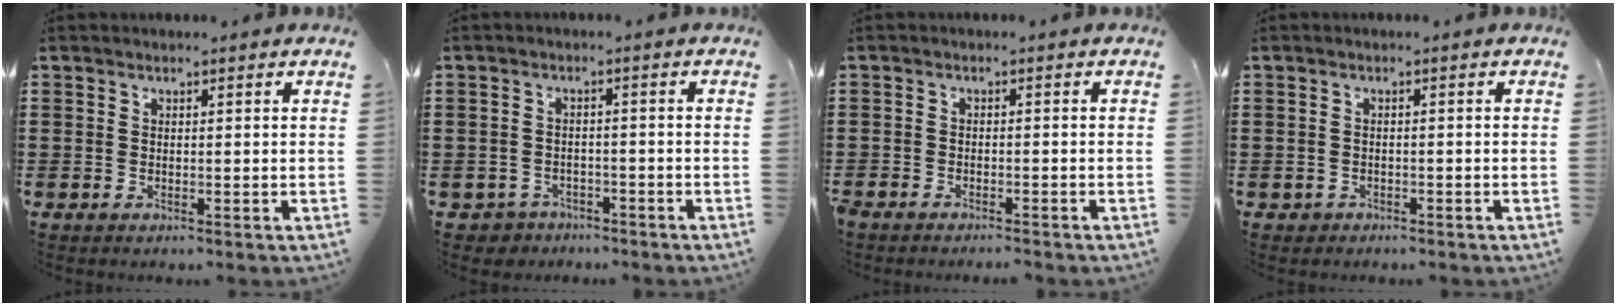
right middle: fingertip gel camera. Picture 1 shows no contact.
{"total": 2.3, "force": [-2.2, 0.8, -0.2], "torque": [-0.008, -0.004, -0.049]}
{"total": 1.6, "force": [-1.6, 0.1, 0.1], "torque": [-0.005, 0.002, -0.034]}
{"total": 0.7, "force": [-0.6, 0.3, 0.0], "torque": [-0.004, -0.001, -0.014]}